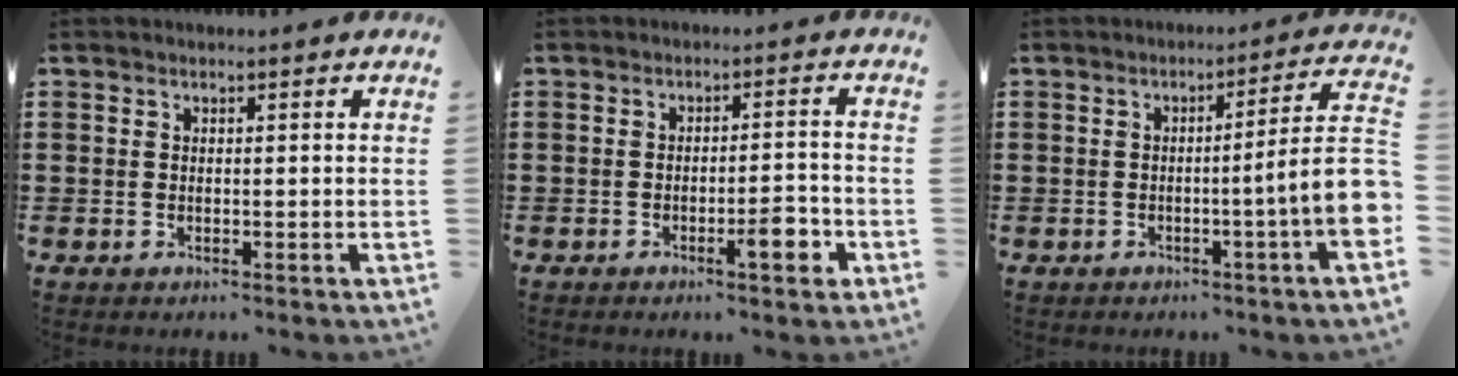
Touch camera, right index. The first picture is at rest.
{"total": 5.2, "force": [-2.4, 0.9, 4.5], "torque": [-0.059, -0.004, -0.040]}
{"total": 9.3, "force": [-1.4, 0.3, 9.2], "torque": [-0.154, -0.025, -0.029]}